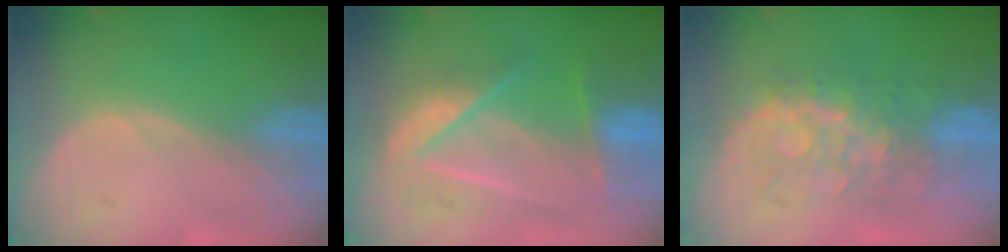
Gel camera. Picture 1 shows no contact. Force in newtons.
{"total": 8.2, "press": 7.8, "slide": 2.5}
{"total": 7.9, "press": 7.9, "slide": 0.0}